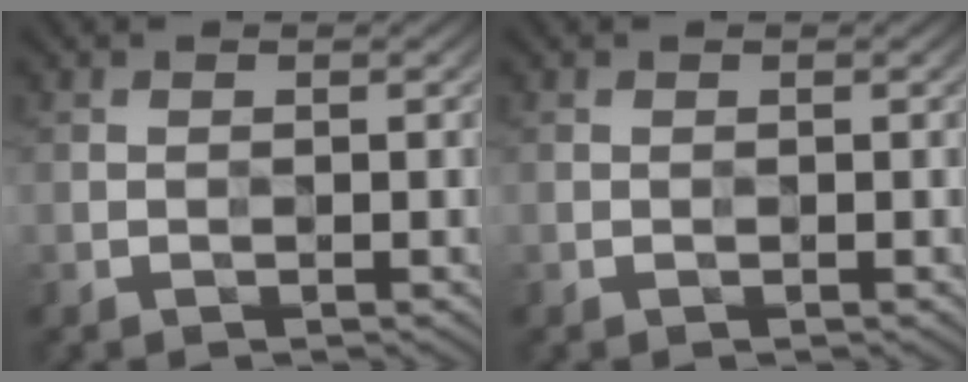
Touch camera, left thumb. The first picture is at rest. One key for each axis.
{"total": 0.0}